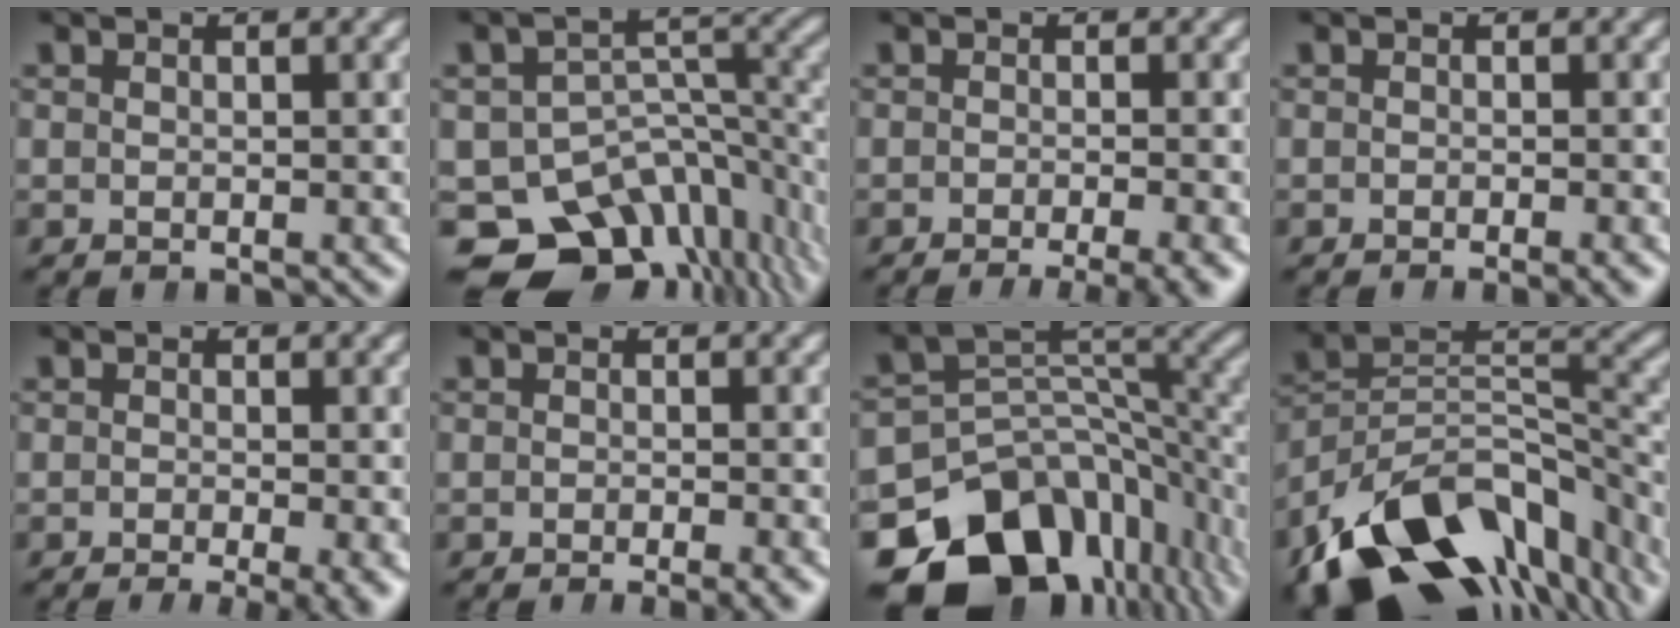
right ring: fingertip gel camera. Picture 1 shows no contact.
{"total": 16.2, "force": [-7.2, 11.4, 8.9], "torque": [-0.149, -0.058, -0.098]}
{"total": 4.2, "force": [-3.7, 0.3, 2.1], "torque": [-0.010, -0.006, -0.053]}
{"total": 1.3, "force": [-1.0, -0.4, 0.6], "torque": [0.002, 0.000, -0.017]}
{"total": 3.8, "force": [-2.8, 0.4, 2.5], "torque": [-0.020, -0.007, -0.037]}
{"total": 2.2, "force": [-1.9, -0.3, 1.1], "torque": [-0.002, -0.002, -0.028]}
{"total": 17.5, "force": [-8.2, 11.1, 10.7], "torque": [-0.152, -0.048, -0.108]}
{"total": 18.1, "force": [-8.7, 10.6, 11.8], "torque": [-0.201, -0.061, -0.112]}